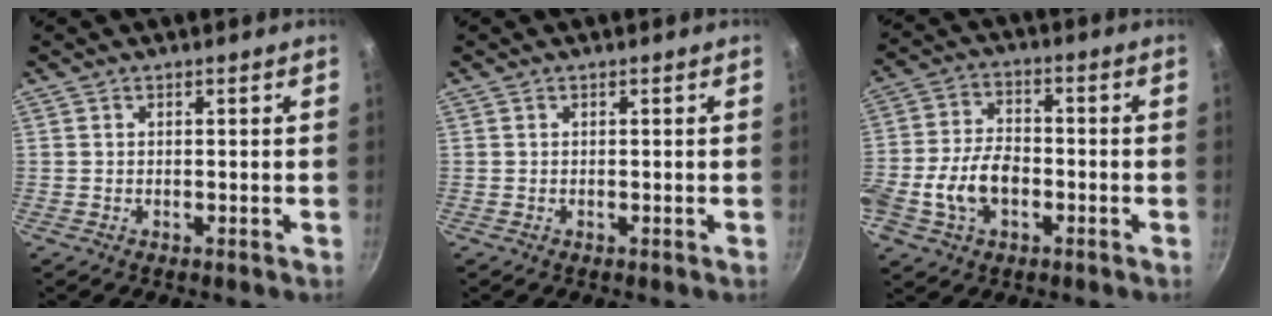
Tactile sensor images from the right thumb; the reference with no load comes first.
{"total": 0.0}
{"total": 10.8, "force": [-3.1, 6.9, 7.7], "torque": [-0.136, 0.029, -0.064]}